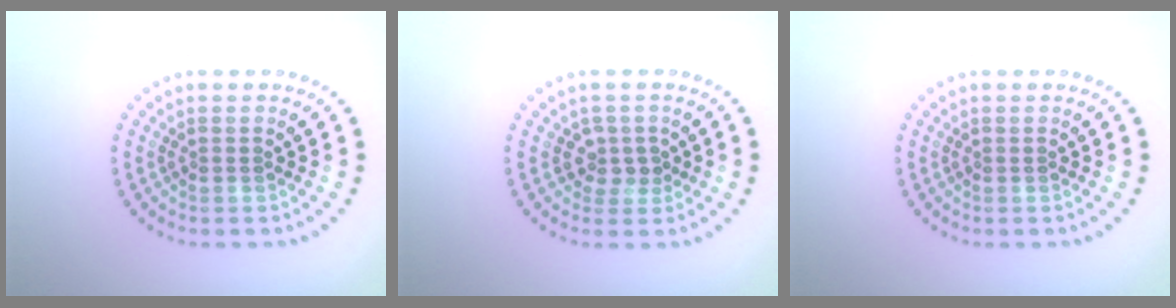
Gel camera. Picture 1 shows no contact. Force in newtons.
{"total": 1.7, "press": 1.3, "slide": 1.1}
{"total": 0.0}